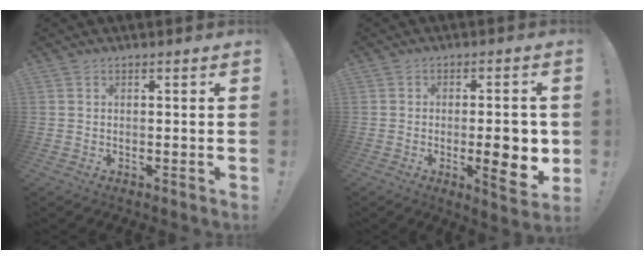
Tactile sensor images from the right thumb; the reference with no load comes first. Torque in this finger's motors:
{"motor_torque": [0.79, 1.80, 0.83, -0.32, 0.01]}